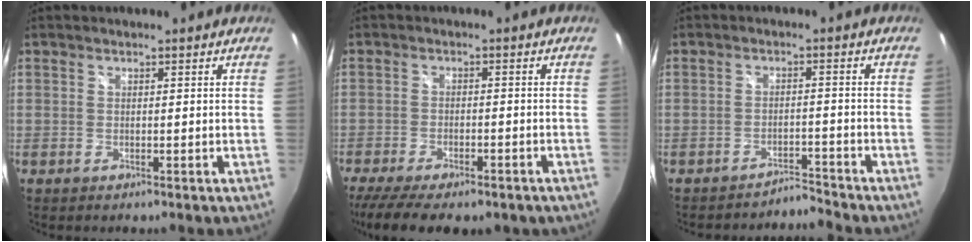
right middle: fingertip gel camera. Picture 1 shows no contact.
{"total": 14.2, "force": [-10.6, 4.9, 7.9], "torque": [-0.172, -0.042, -0.158]}
{"total": 3.2, "force": [-3.1, -0.4, -0.7], "torque": [0.004, 0.006, -0.050]}